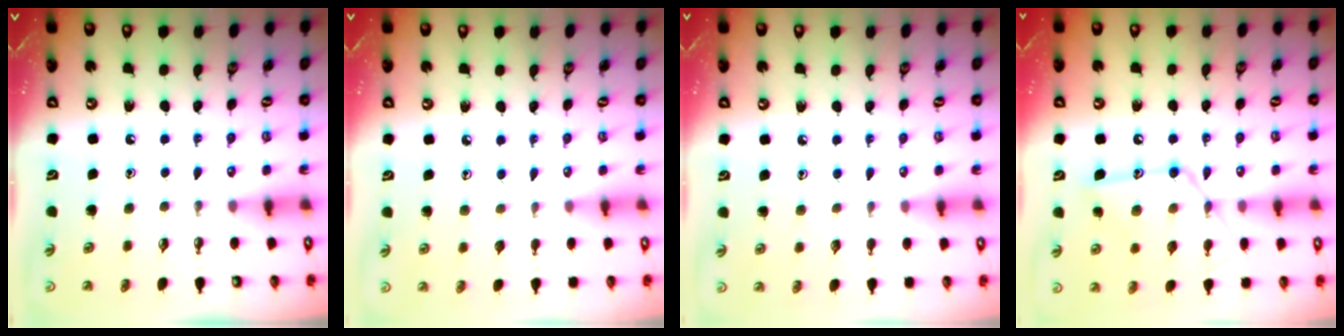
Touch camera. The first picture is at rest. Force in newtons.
{"total": 4.4, "press": 4.3, "slide": 0.4}
{"total": 3.3, "press": 3.3, "slide": 0.4}
{"total": 14.2, "press": 14.2, "slide": 1.1}